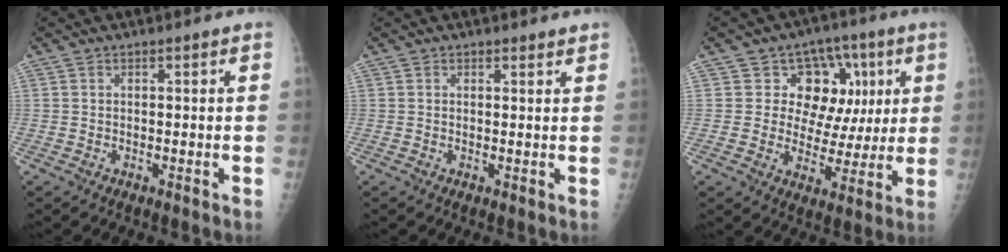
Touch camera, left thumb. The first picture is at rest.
{"total": 0.8, "force": [0.8, 0.3, 0.0], "torque": [0.001, -0.006, 0.007]}
{"total": 12.9, "force": [4.0, 10.1, 7.0], "torque": [-0.031, -0.002, 0.059]}